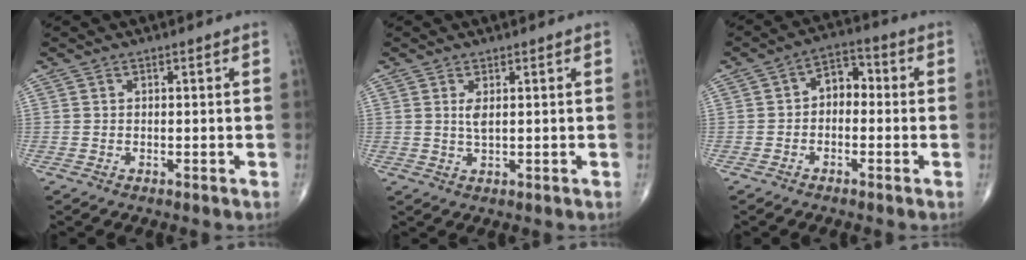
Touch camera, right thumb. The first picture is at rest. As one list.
[{"total": 2.1, "force": [0.6, 0.6, 1.9], "torque": [-0.040, -0.006, 0.018]}, {"total": 5.6, "force": [-0.4, 3.8, 4.0], "torque": [-0.039, 0.026, -0.020]}]